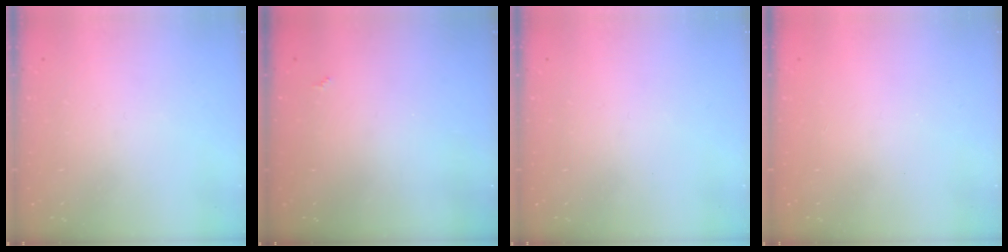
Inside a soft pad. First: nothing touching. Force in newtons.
{"total": 2.1, "press": 2.1, "slide": 0.4}
{"total": 0.0}
{"total": 0.7, "press": 0.7, "slide": 0.2}